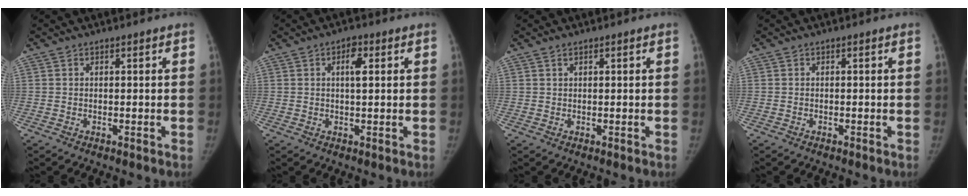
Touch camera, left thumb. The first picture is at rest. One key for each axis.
{"total": 3.2, "fx": 1.0, "fy": 1.4, "fz": 2.7, "tx": -0.036, "ty": 0.000, "tz": 0.012}
{"total": 0.8, "fx": 0.5, "fy": 0.5, "fz": 0.3, "tx": -0.004, "ty": -0.003, "tz": 0.009}
{"total": 0.0}